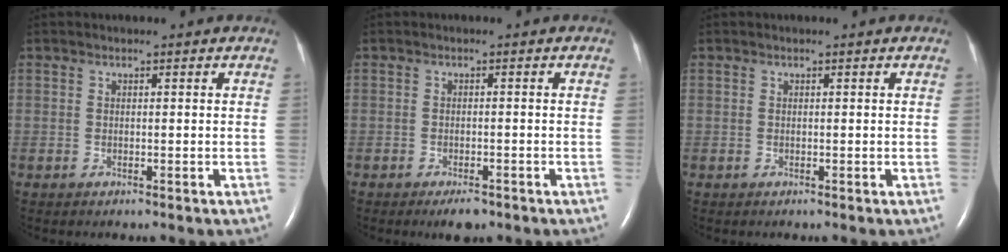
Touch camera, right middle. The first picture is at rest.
{"total": 2.7, "force": [-1.9, 0.9, 1.7], "torque": [-0.030, -0.003, -0.024]}
{"total": 0.0}